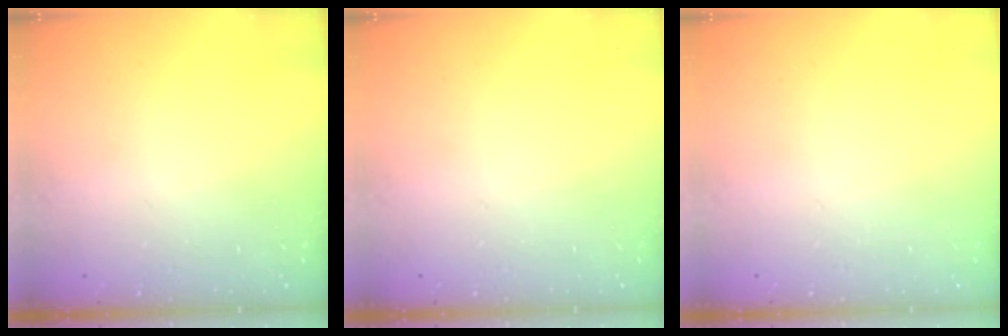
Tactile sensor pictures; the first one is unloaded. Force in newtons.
{"total": 0.0}
{"total": 0.0}